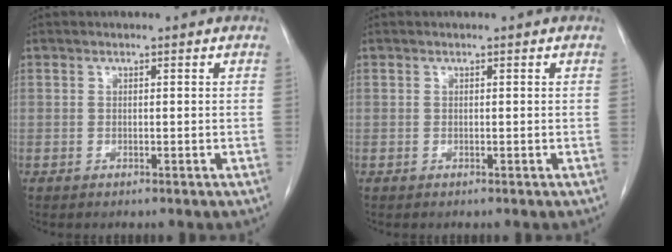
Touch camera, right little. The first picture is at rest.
{"total": 0.0}